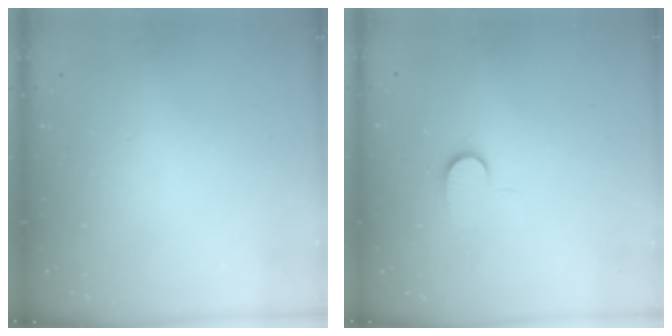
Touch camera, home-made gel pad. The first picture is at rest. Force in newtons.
{"total": 6.4, "press": 6.3, "slide": 0.7}